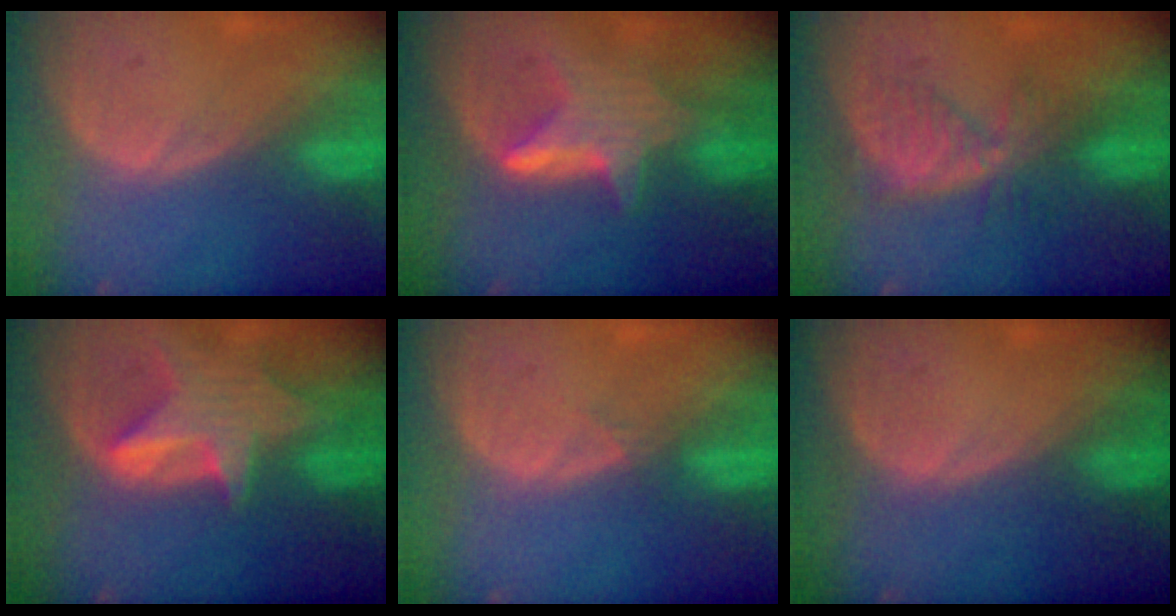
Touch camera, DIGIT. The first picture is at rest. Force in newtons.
{"total": 6.0, "press": 6.0, "slide": 0.5}
{"total": 5.8, "press": 5.8, "slide": 0.2}
{"total": 8.0, "press": 7.3, "slide": 3.2}
{"total": 0.7, "press": 0.7, "slide": 0.2}
{"total": 0.0}